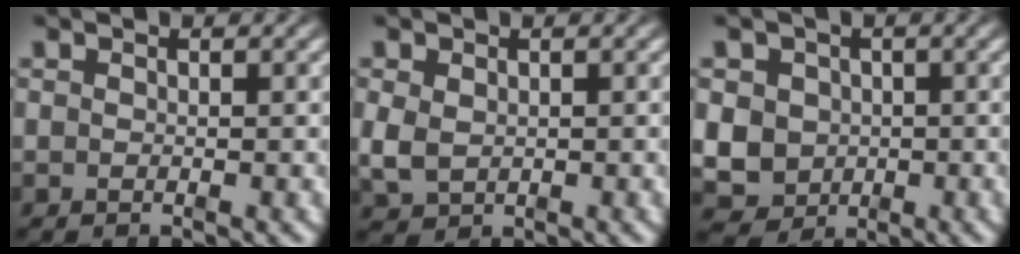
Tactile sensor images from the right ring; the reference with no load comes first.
{"total": 2.5, "force": [-0.2, 2.2, 1.2], "torque": [-0.040, -0.019, 0.013]}
{"total": 9.4, "force": [-1.6, 8.6, 3.3], "torque": [-0.081, -0.041, -0.019]}